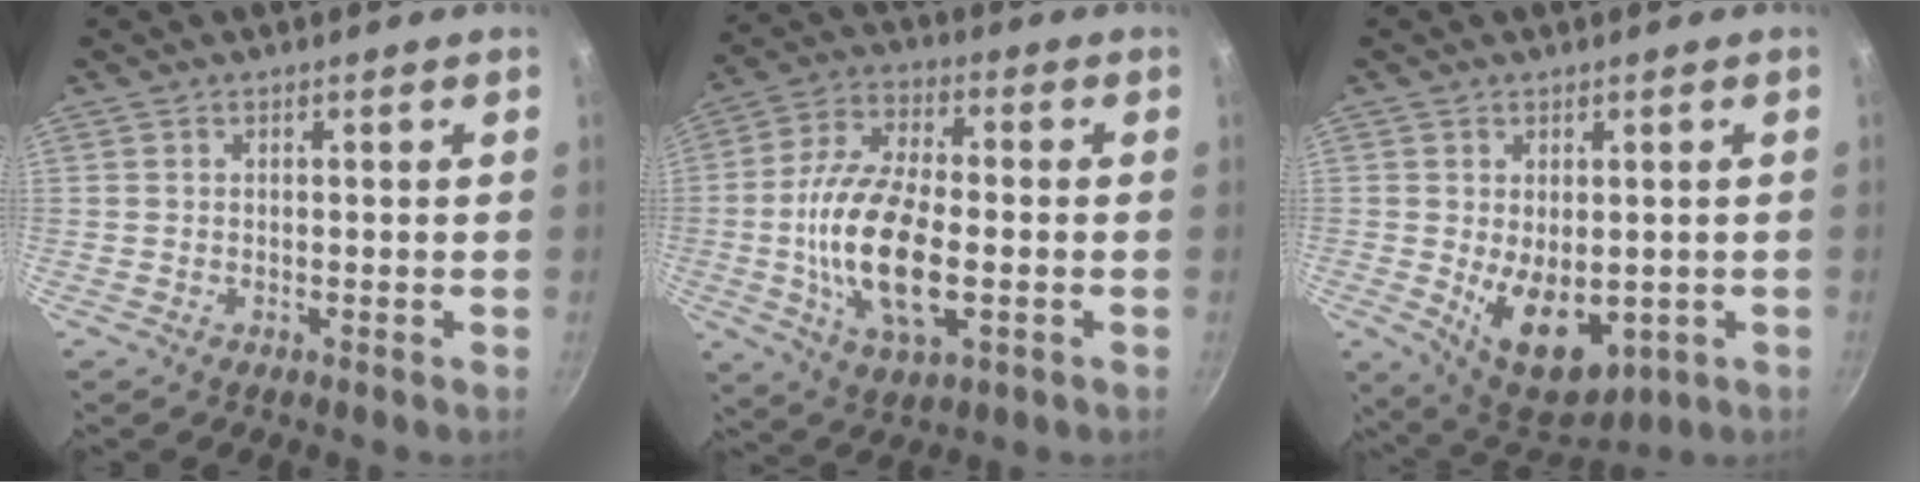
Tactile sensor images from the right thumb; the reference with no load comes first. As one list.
[{"total": 17.7, "force": [-2.7, 8.1, 15.5], "torque": [-0.297, 0.012, -0.048]}, {"total": 11.7, "force": [-2.2, 7.0, 9.2], "torque": [-0.119, -0.014, -0.011]}]